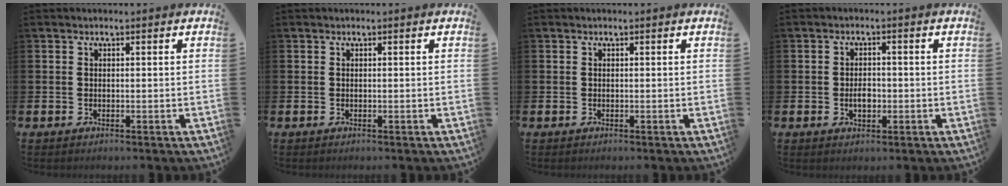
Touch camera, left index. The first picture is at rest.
{"total": 0.0}
{"total": 0.0}
{"total": 2.5, "force": [-0.4, 1.6, 1.9], "torque": [-0.019, -0.003, -0.014]}